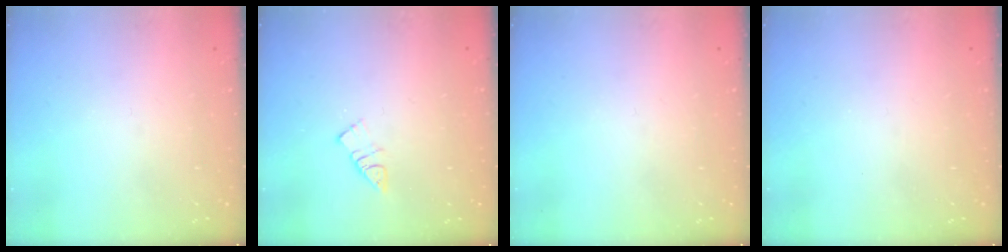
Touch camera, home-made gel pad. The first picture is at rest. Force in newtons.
{"total": 6.3, "press": 6.3, "slide": 0.2}
{"total": 0.0}
{"total": 0.0}